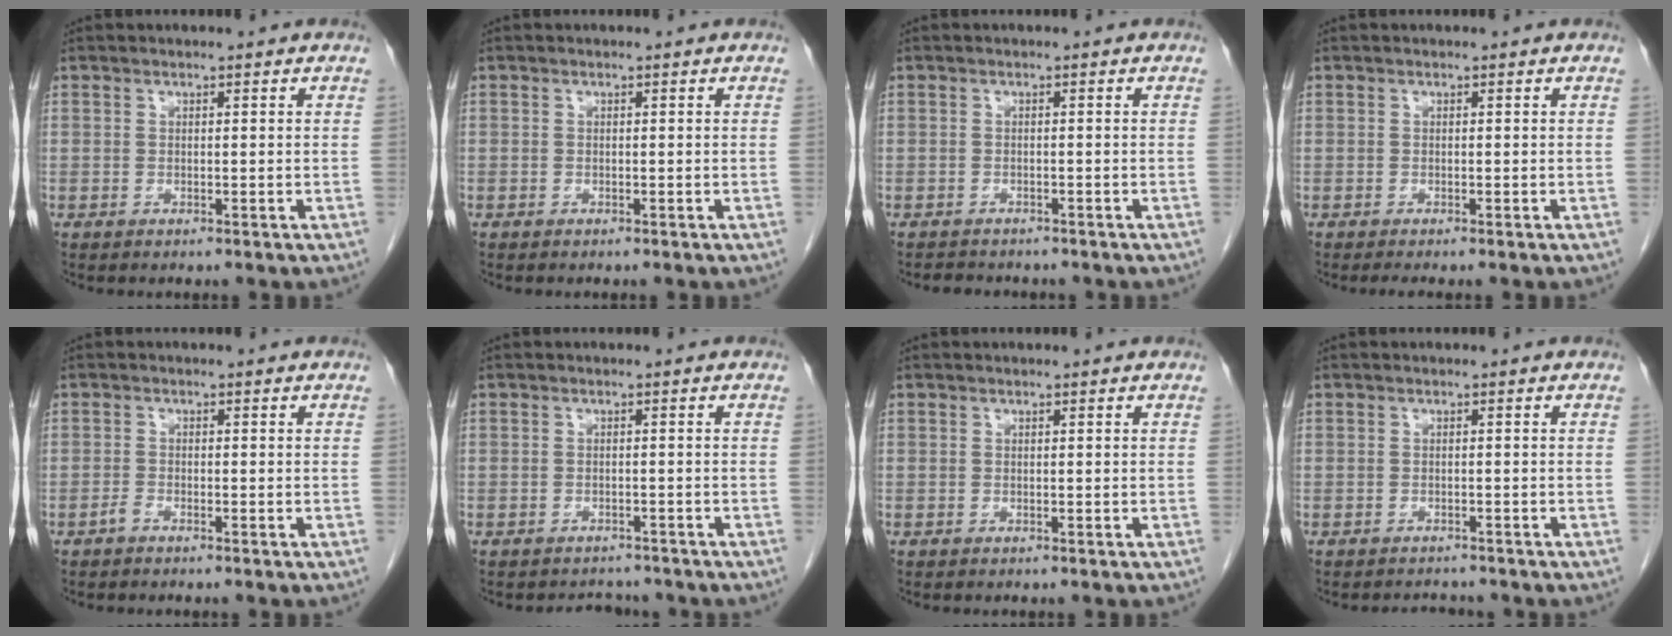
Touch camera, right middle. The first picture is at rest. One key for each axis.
{"total": 0.0}
{"total": 3.4, "fx": -3.0, "fy": 1.4, "fz": 0.8, "tx": -0.015, "ty": -0.003, "tz": -0.038}
{"total": 1.2, "fx": -1.0, "fy": -0.1, "fz": 0.6, "tx": -0.009, "ty": -0.001, "tz": -0.013}
{"total": 0.9, "fx": -0.8, "fy": 0.2, "fz": 0.4, "tx": -0.012, "ty": 0.001, "tz": -0.015}
{"total": 3.3, "fx": -3.1, "fy": 1.3, "fz": -0.1, "tx": -0.001, "ty": 0.002, "tz": -0.042}
{"total": 0.0}
{"total": 2.6, "fx": -2.3, "fy": 1.1, "fz": -0.2, "tx": 0.001, "ty": 0.001, "tz": -0.033}